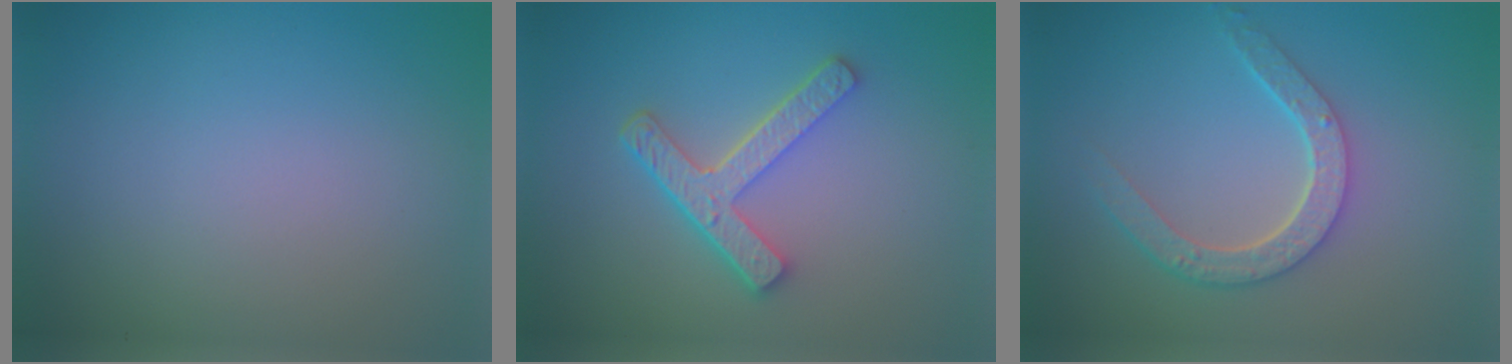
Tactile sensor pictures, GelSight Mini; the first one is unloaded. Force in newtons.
{"total": 4.4, "press": 3.3, "slide": 3.0}
{"total": 4.1, "press": 3.3, "slide": 2.4}